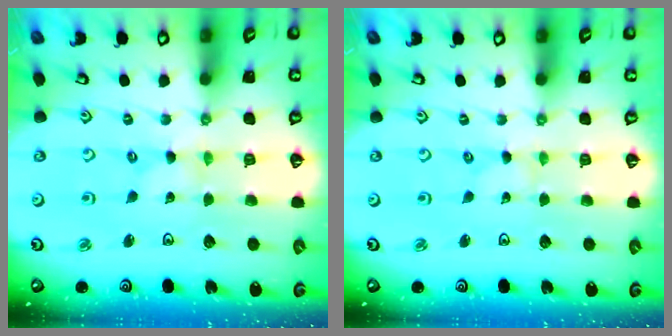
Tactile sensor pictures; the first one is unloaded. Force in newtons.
{"total": 0.0}